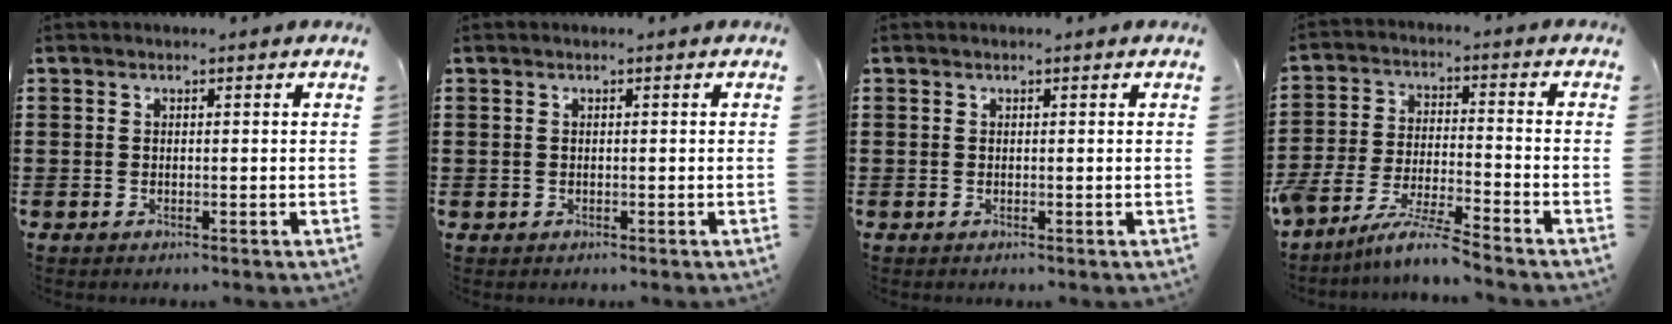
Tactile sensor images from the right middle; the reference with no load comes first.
{"total": 0.0}
{"total": 0.0}
{"total": 7.5, "force": [-7.0, -0.5, 2.6], "torque": [-0.060, -0.010, -0.140]}